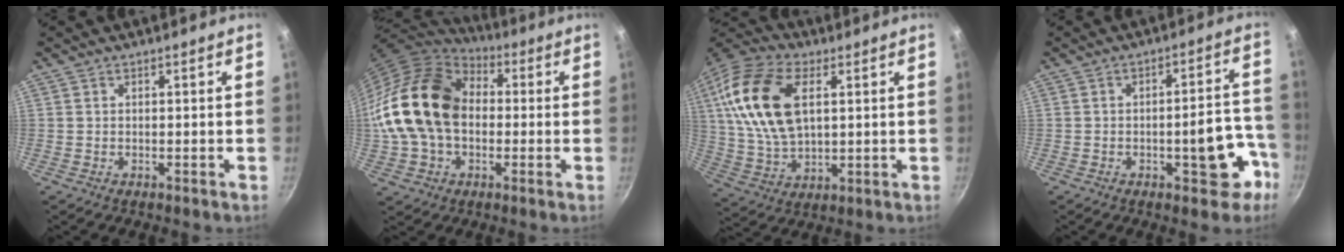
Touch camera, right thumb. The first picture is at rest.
{"total": 21.2, "force": [0.5, 15.3, 14.7], "torque": [-0.263, 0.039, 0.002]}
{"total": 19.2, "force": [5.0, 11.1, 14.8], "torque": [-0.278, -0.002, 0.092]}
{"total": 10.5, "force": [-4.4, 4.3, 8.5], "torque": [-0.065, 0.048, -0.052]}